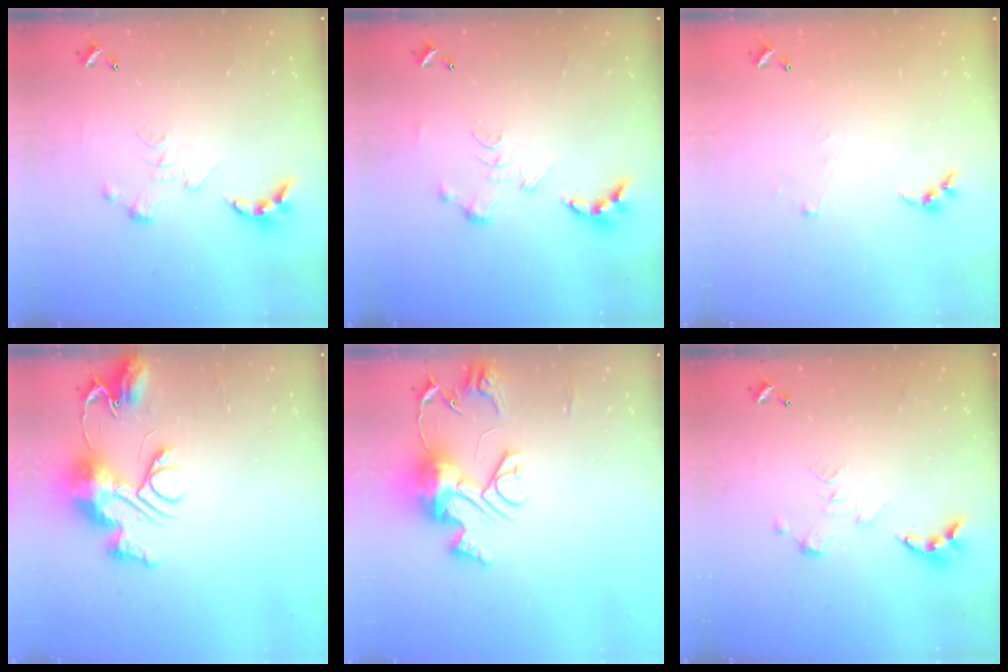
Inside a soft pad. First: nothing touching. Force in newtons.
{"total": 0.0}
{"total": 4.2, "press": 4.2, "slide": 0.5}
{"total": 12.5, "press": 12.4, "slide": 1.2}
{"total": 13.9, "press": 13.8, "slide": 1.5}
{"total": 0.0}